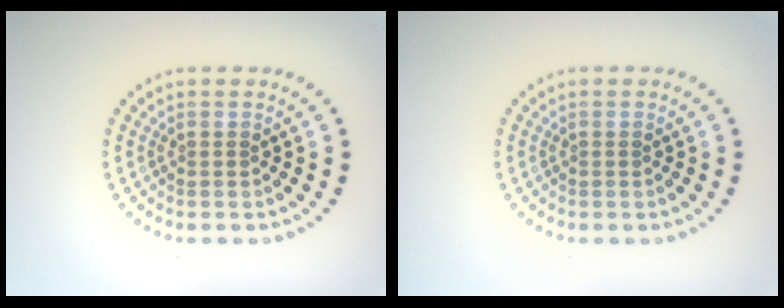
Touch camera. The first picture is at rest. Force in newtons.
{"total": 0.0}